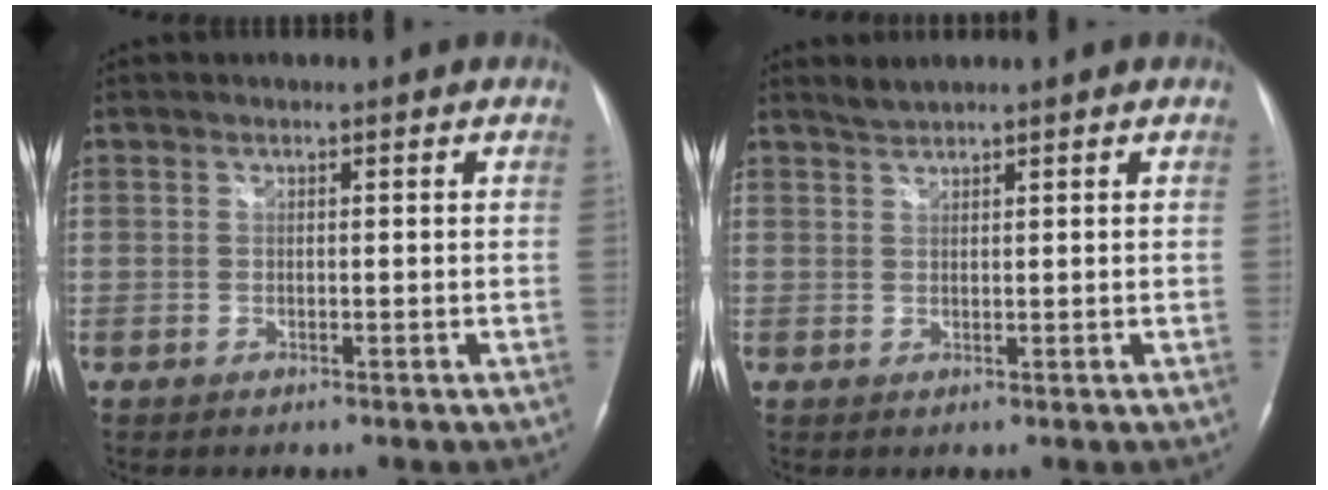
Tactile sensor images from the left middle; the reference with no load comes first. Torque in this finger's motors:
{"motor_torque": [0.10, 0.00, -0.09, 0.00]}